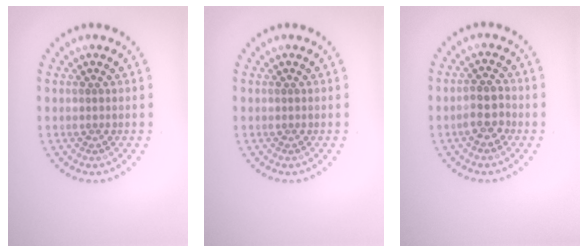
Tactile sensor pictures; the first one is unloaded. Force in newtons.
{"total": 0.0}
{"total": 2.5, "press": 2.4, "slide": 0.7}